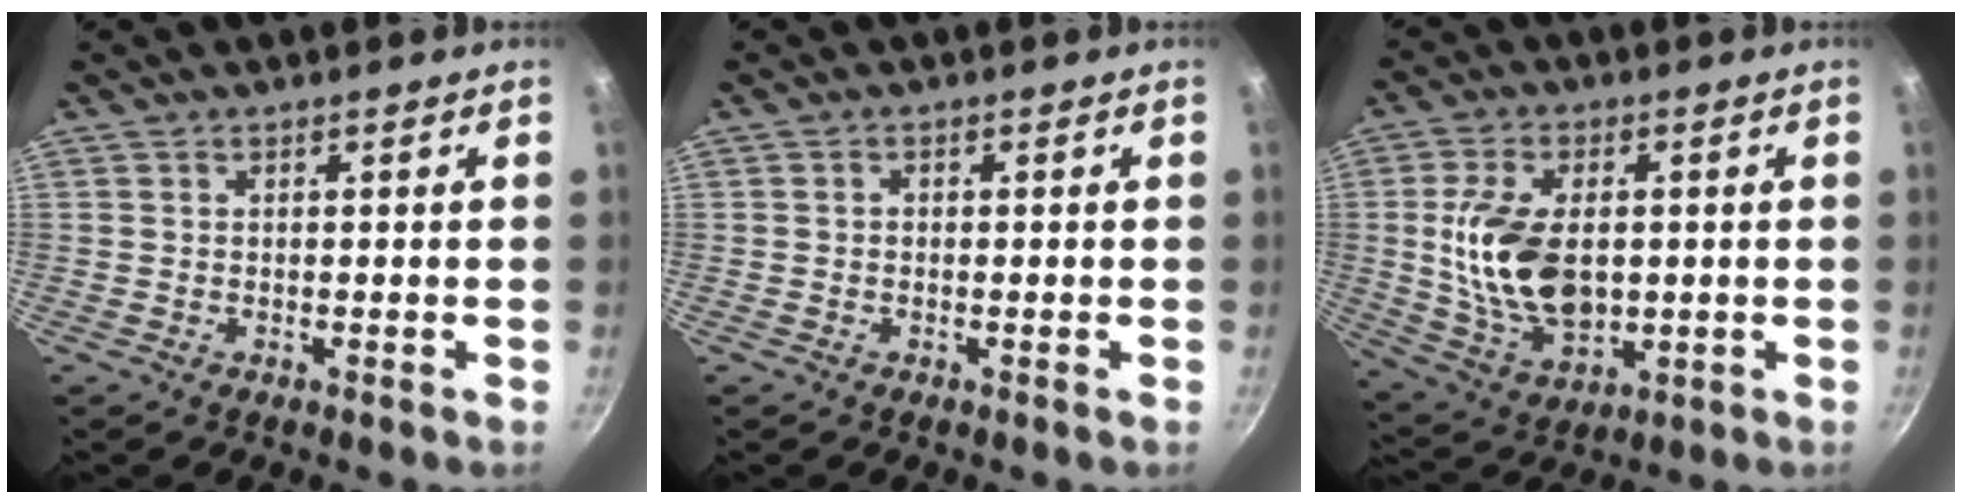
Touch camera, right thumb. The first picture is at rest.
{"total": 0.8, "force": [-0.1, 0.7, 0.4], "torque": [-0.009, 0.005, -0.005]}
{"total": 15.5, "force": [0.5, 9.5, 12.2], "torque": [-0.211, -0.007, 0.020]}